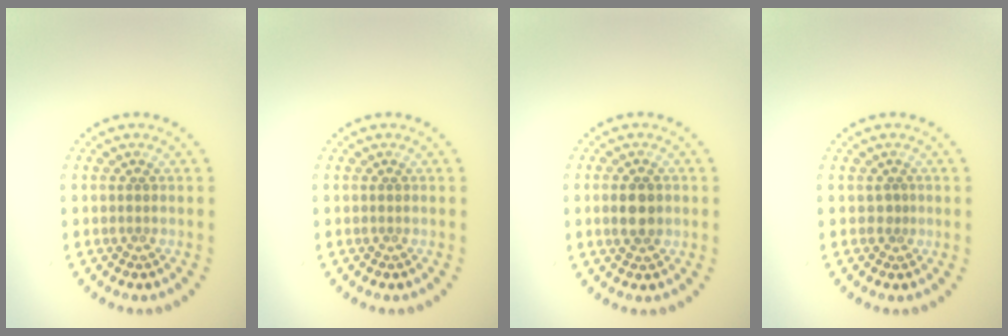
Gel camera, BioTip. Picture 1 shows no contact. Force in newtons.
{"total": 0.0}
{"total": 2.4, "press": 2.4, "slide": 0.2}
{"total": 0.6, "press": 0.4, "slide": 0.5}